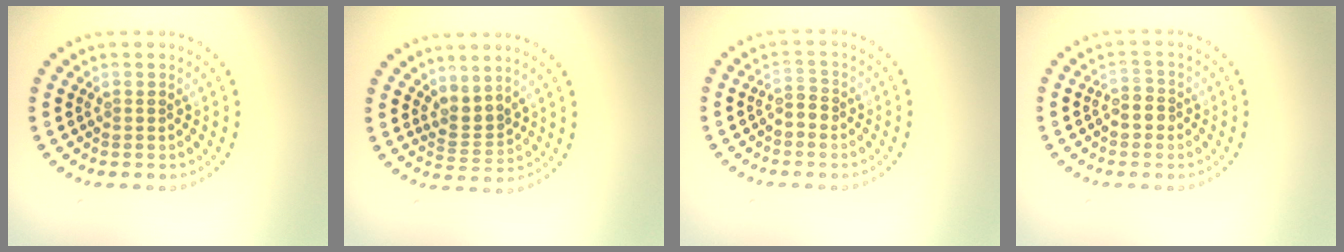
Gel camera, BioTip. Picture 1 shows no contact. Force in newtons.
{"total": 2.3, "press": 1.4, "slide": 1.8}
{"total": 1.3, "press": 1.2, "slide": 0.5}
{"total": 1.8, "press": 1.7, "slide": 0.6}